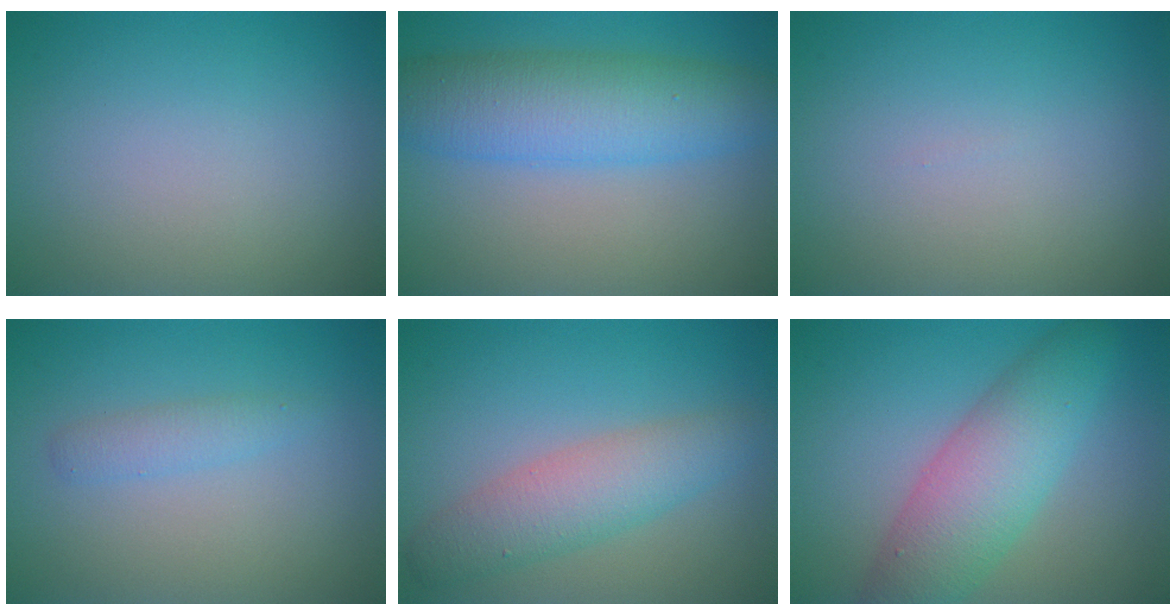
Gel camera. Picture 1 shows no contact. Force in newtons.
{"total": 7.4, "press": 7.4, "slide": 0.1}
{"total": 0.0}
{"total": 1.4, "press": 1.4, "slide": 0.1}
{"total": 4.5, "press": 4.5, "slide": 0.1}
{"total": 6.7, "press": 6.7, "slide": 0.2}